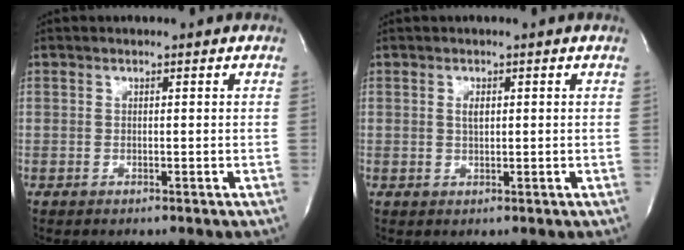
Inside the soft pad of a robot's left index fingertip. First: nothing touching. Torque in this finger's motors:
{"motor_torque": [0.77, 0.16, -0.01, -0.01]}